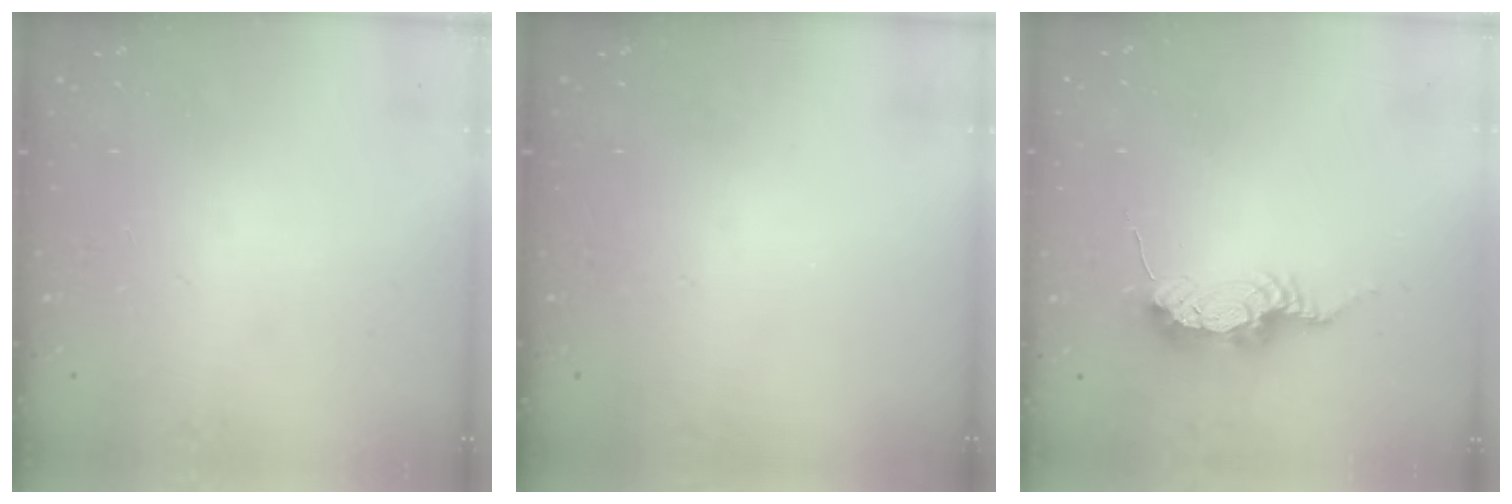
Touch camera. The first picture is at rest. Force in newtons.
{"total": 0.0}
{"total": 8.7, "press": 8.7, "slide": 0.9}